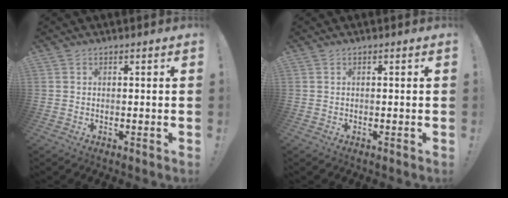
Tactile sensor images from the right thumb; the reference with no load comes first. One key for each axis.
{"total": 0.0}